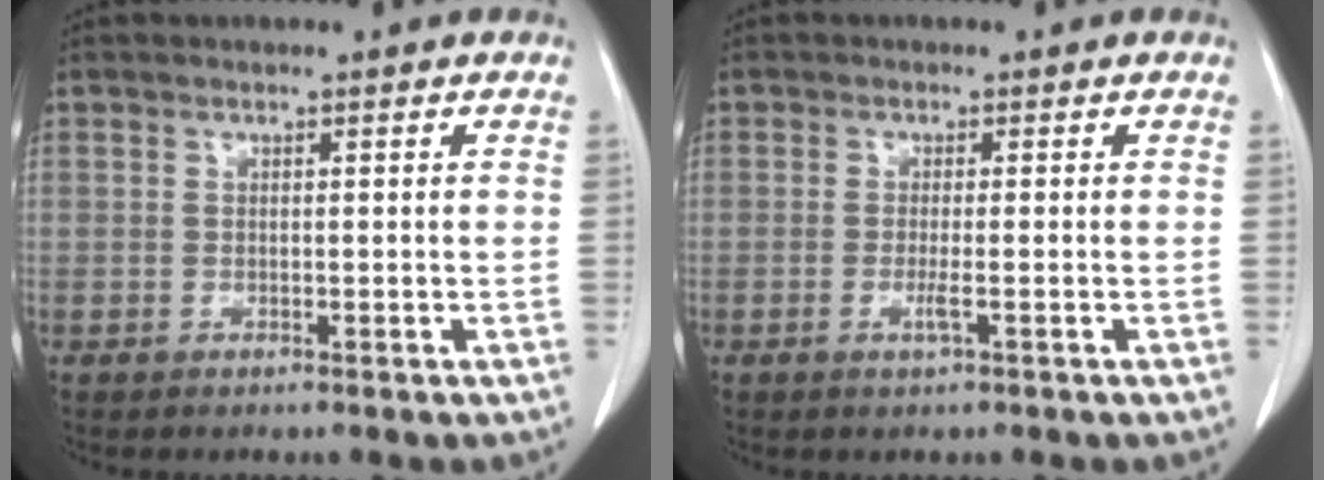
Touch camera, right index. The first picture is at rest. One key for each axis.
{"total": 1.7, "fx": -0.6, "fy": 0.0, "fz": 1.6, "tx": -0.034, "ty": -0.005, "tz": -0.012}